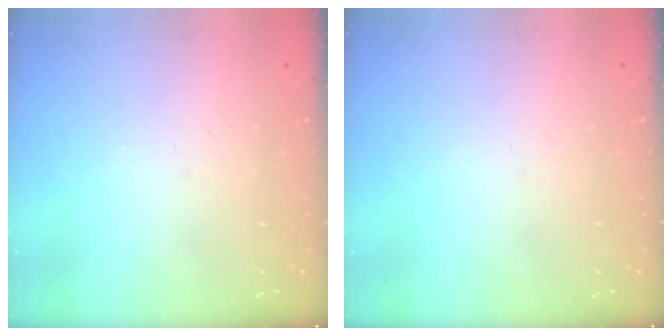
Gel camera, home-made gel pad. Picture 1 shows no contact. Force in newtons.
{"total": 0.0}